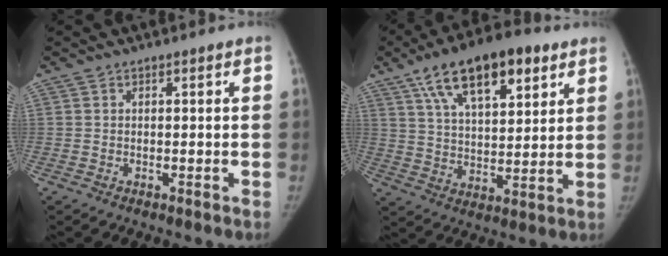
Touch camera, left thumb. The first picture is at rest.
{"total": 18.5, "force": [10.0, 8.0, 13.3], "torque": [-0.188, -0.020, 0.168]}